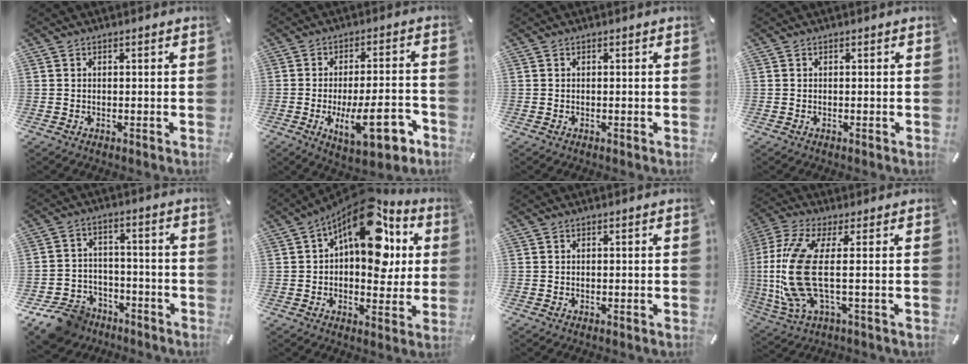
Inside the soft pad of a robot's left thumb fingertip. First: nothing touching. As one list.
[{"total": 15.9, "force": [-5.4, 5.3, 13.9], "torque": [-0.198, 0.002, -0.079]}, {"total": 0.0}, {"total": 0.0}, {"total": 10.7, "force": [-8.0, 6.6, 2.9], "torque": [-0.047, 0.060, -0.142]}, {"total": 18.3, "force": [7.9, 10.0, 13.2], "torque": [-0.175, -0.056, 0.136]}, {"total": 0.0}, {"total": 15.1, "force": [0.6, 4.7, 14.3], "torque": [-0.336, -0.033, 0.002]}]